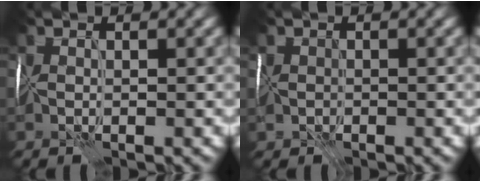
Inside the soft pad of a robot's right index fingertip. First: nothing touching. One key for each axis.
{"total": 1.2, "fx": -0.8, "fy": 0.9, "fz": -0.4, "tx": 0.001, "ty": -0.003, "tz": -0.015}